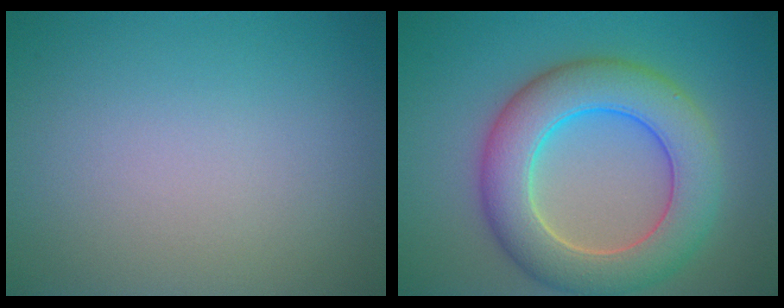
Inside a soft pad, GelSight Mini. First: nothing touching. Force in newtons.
{"total": 8.4, "press": 8.4, "slide": 0.3}